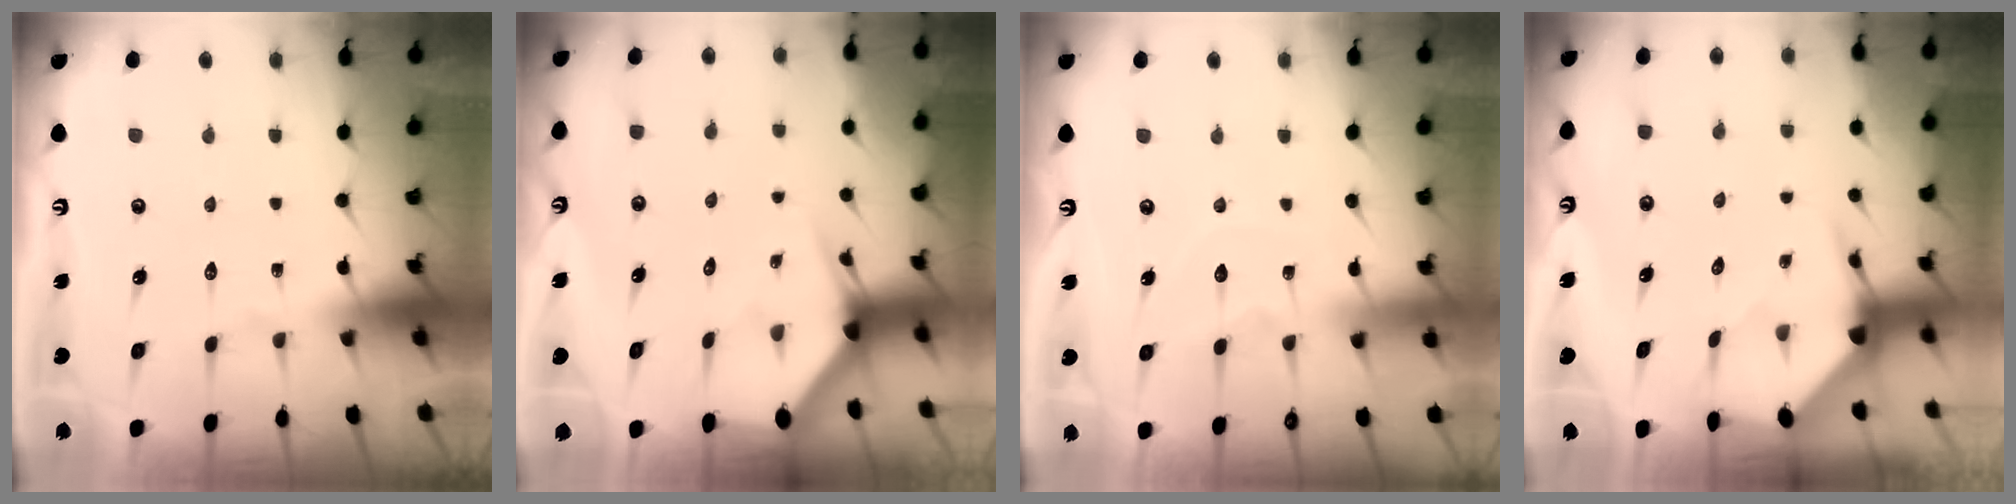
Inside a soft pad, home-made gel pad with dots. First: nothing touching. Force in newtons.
{"total": 2.7, "press": 2.7, "slide": 0.1}
{"total": 5.2, "press": 5.2, "slide": 0.3}
{"total": 3.5, "press": 3.5, "slide": 0.4}